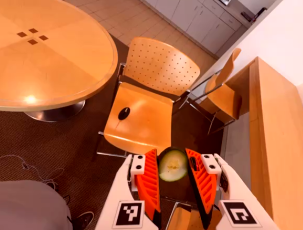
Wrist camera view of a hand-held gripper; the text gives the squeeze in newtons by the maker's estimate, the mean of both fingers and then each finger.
{"total": 6.7, "left": 6.6, "right": 6.9}